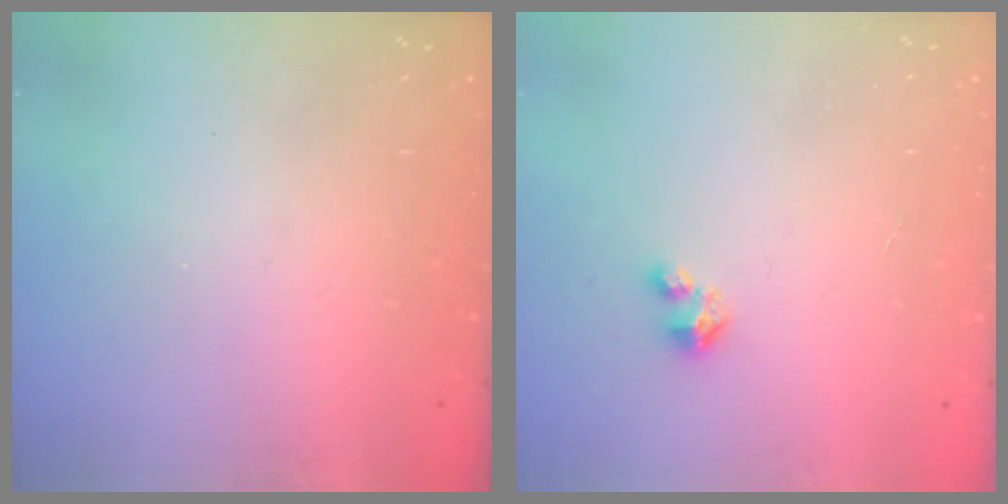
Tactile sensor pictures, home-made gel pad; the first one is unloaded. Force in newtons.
{"total": 1.6, "press": 1.6, "slide": 0.2}